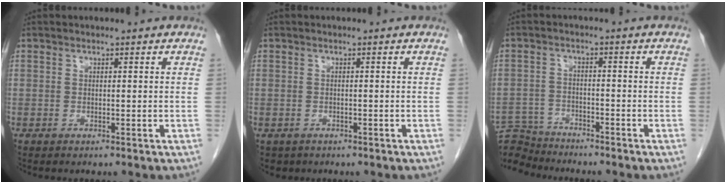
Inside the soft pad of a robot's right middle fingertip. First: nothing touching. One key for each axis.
{"total": 2.1, "fx": -1.4, "fy": 1.6, "fz": 0.4, "tx": -0.010, "ty": 0.000, "tz": -0.017}
{"total": 7.6, "fx": -7.5, "fy": 1.3, "fz": -0.2, "tx": 0.002, "ty": 0.006, "tz": -0.141}